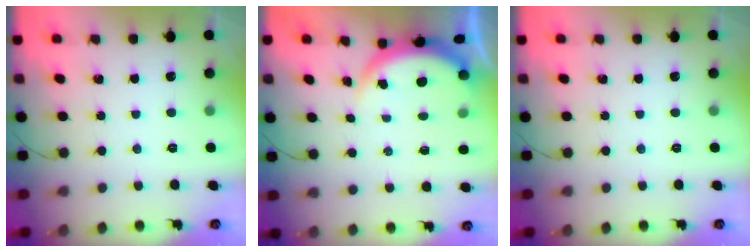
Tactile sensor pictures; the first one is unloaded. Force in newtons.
{"total": 3.8, "press": 3.8, "slide": 0.7}
{"total": 0.0}